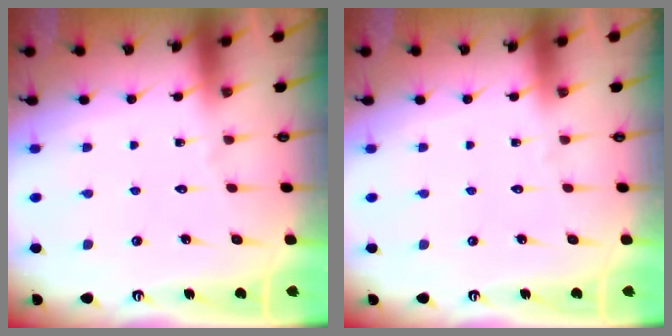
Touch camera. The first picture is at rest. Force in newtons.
{"total": 0.0}